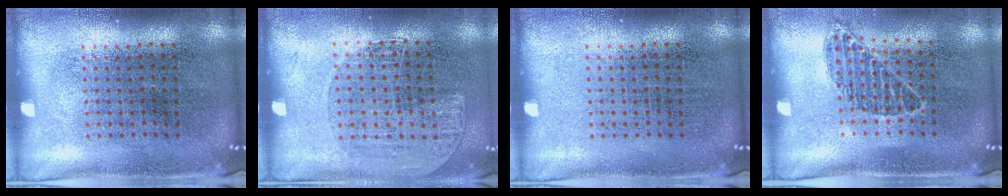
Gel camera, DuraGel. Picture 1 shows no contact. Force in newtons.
{"total": 1.2, "press": 1.1, "slide": 0.5}
{"total": 0.0}
{"total": 0.8, "press": 0.7, "slide": 0.4}